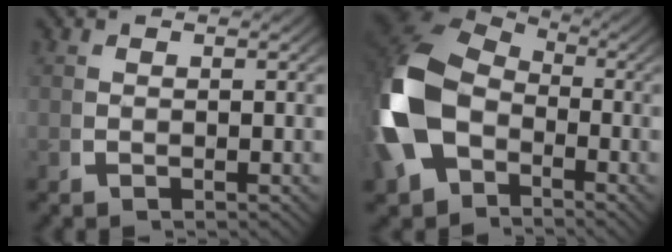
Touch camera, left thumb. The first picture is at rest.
{"total": 12.6, "force": [-0.6, 9.3, 8.5], "torque": [-0.216, -0.023, 0.005]}